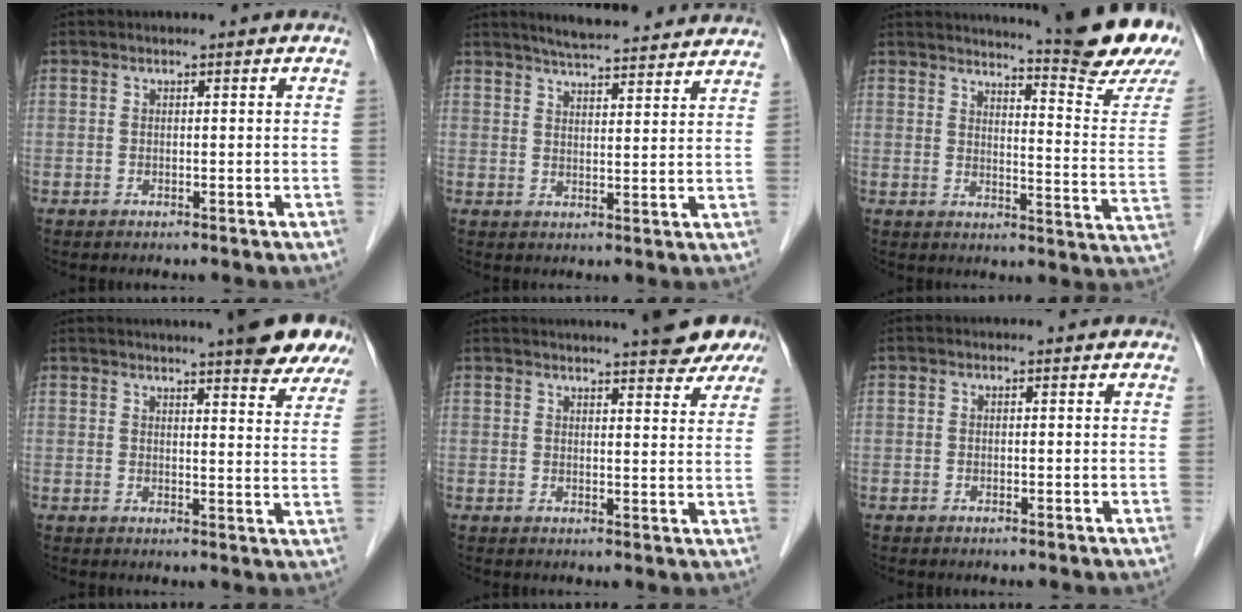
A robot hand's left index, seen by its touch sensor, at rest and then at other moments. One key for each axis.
{"total": 14.8, "fx": 13.6, "fy": 1.8, "fz": 5.5, "tx": -0.078, "ty": 0.016, "tz": 0.176}
{"total": 17.5, "fx": 15.8, "fy": -1.3, "fz": 7.4, "tx": -0.110, "ty": -0.115, "tz": 0.184}
{"total": 15.6, "fx": 12.5, "fy": 2.2, "fz": 9.0, "tx": -0.110, "ty": 0.004, "tz": 0.141}
{"total": 16.4, "fx": 13.7, "fy": 3.3, "fz": 8.3, "tx": -0.110, "ty": 0.022, "tz": 0.157}
{"total": 0.0}